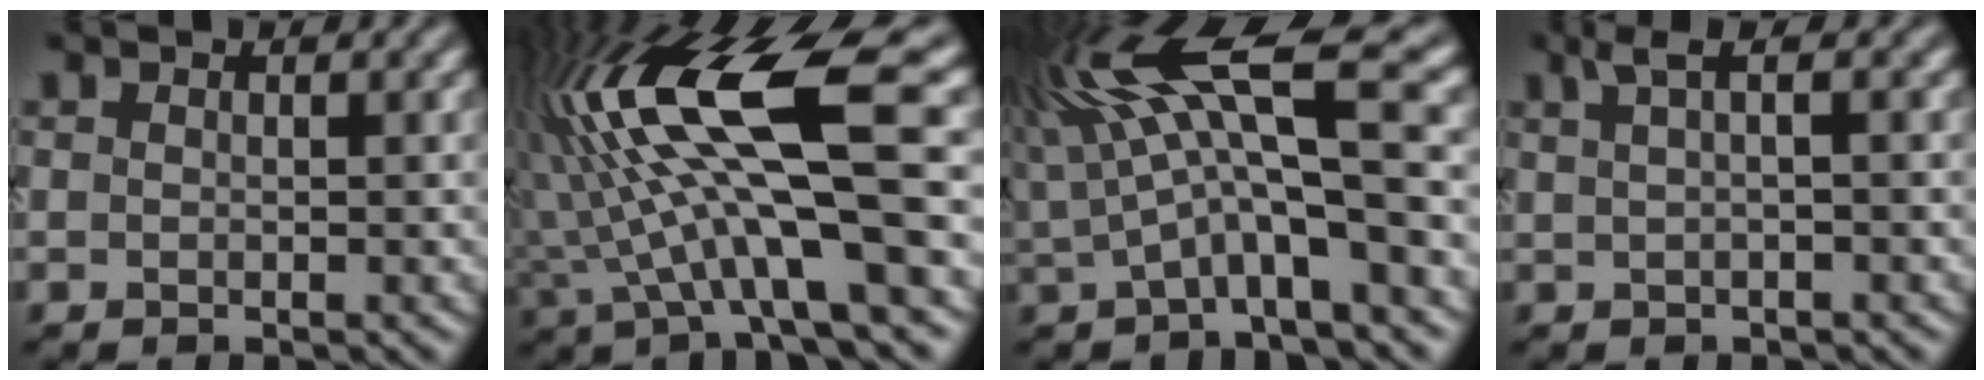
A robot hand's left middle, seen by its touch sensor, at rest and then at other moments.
{"total": 14.0, "force": [3.0, 3.5, 13.2], "torque": [-0.261, 0.014, 0.058]}
{"total": 9.4, "force": [1.7, 2.4, 9.0], "torque": [-0.160, 0.014, 0.023]}
{"total": 2.2, "force": [0.9, 0.4, 1.9], "torque": [-0.035, 0.009, 0.015]}